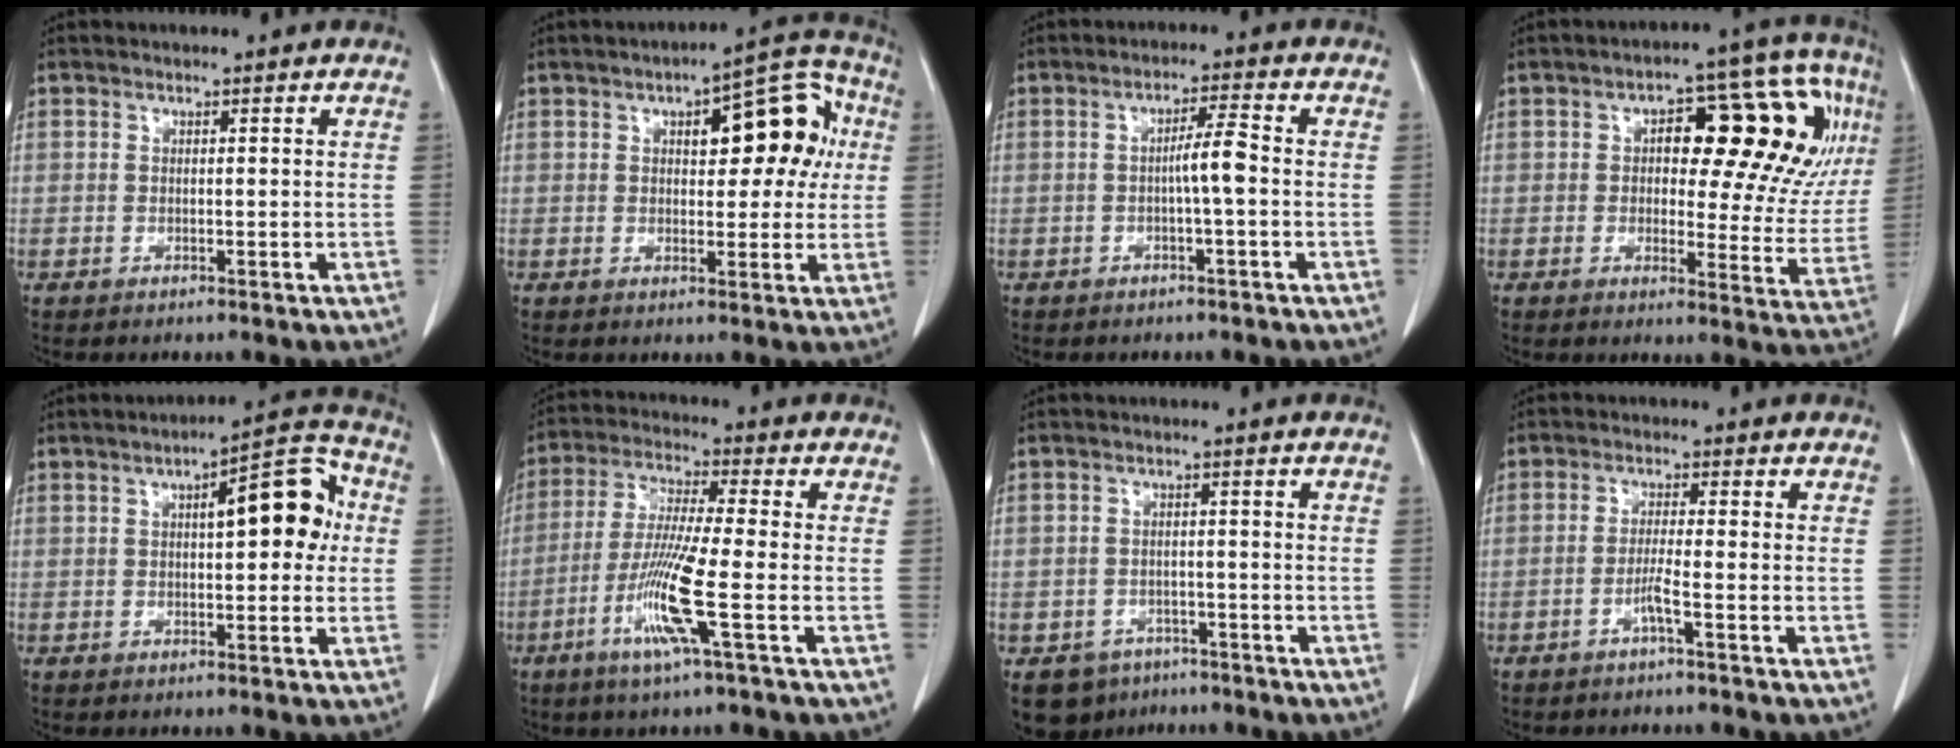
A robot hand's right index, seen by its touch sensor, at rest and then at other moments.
{"total": 12.2, "force": [3.1, 5.0, 10.7], "torque": [-0.125, 0.043, 0.039]}
{"total": 3.7, "force": [-0.5, -0.2, 3.6], "torque": [-0.054, 0.005, -0.008]}
{"total": 18.4, "force": [4.6, 7.4, 16.2], "torque": [-0.202, 0.039, 0.059]}
{"total": 10.1, "force": [1.8, 3.1, 9.4], "torque": [-0.126, 0.034, 0.021]}
{"total": 6.5, "force": [-2.6, -1.2, 5.9], "torque": [-0.112, -0.011, -0.056]}
{"total": 6.0, "force": [-4.0, 4.4, 0.9], "torque": [-0.009, 0.008, -0.055]}
{"total": 2.5, "force": [-1.3, -0.5, 2.1], "torque": [-0.037, 0.000, -0.026]}